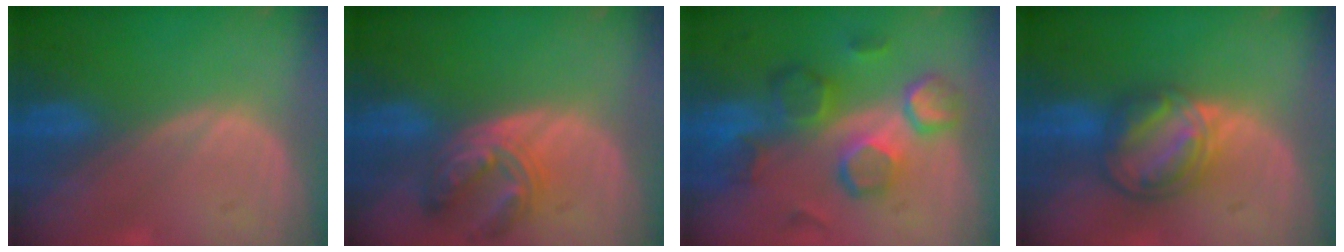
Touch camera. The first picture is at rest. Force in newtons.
{"total": 6.1, "press": 6.0, "slide": 0.7}
{"total": 10.5, "press": 9.2, "slide": 5.1}
{"total": 7.7, "press": 6.8, "slide": 3.6}